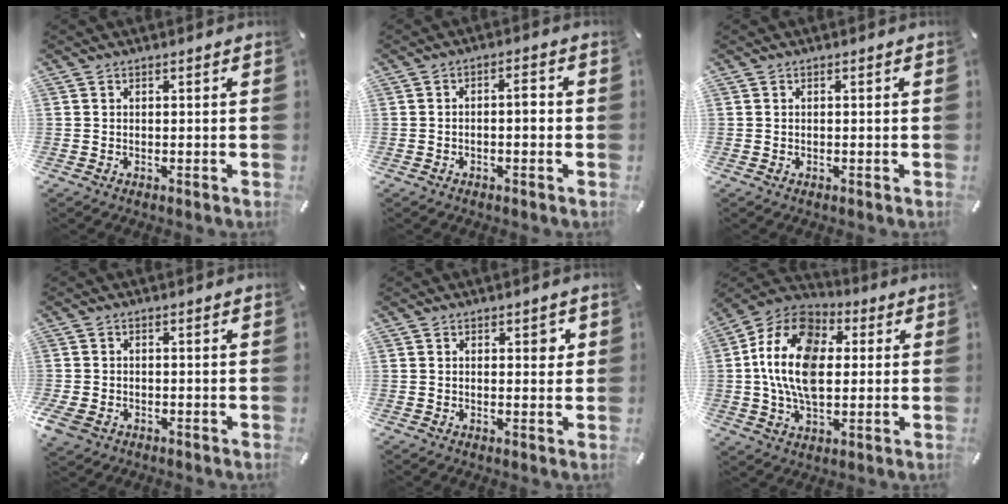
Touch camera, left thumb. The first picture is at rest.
{"total": 3.3, "force": [-0.6, 1.5, 2.9], "torque": [-0.053, 0.013, -0.014]}
{"total": 0.0}
{"total": 2.8, "force": [-1.5, 1.9, 1.4], "torque": [-0.043, -0.001, -0.033]}
{"total": 2.0, "force": [0.7, 1.0, 1.6], "torque": [-0.002, -0.007, 0.003]}
{"total": 17.7, "force": [1.3, 12.1, 12.8], "torque": [-0.274, 0.007, 0.020]}